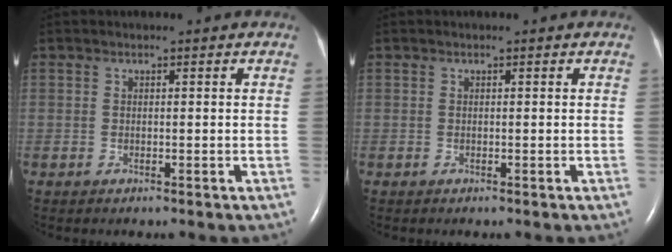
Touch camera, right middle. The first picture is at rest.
{"total": 0.0}